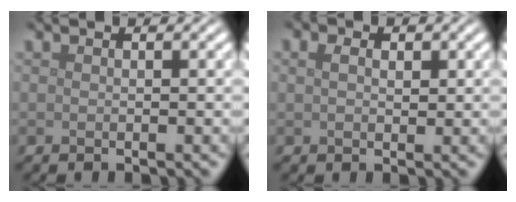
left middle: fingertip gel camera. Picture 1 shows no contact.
{"total": 2.7, "force": [1.1, 1.7, 1.7], "torque": [-0.027, 0.009, 0.006]}